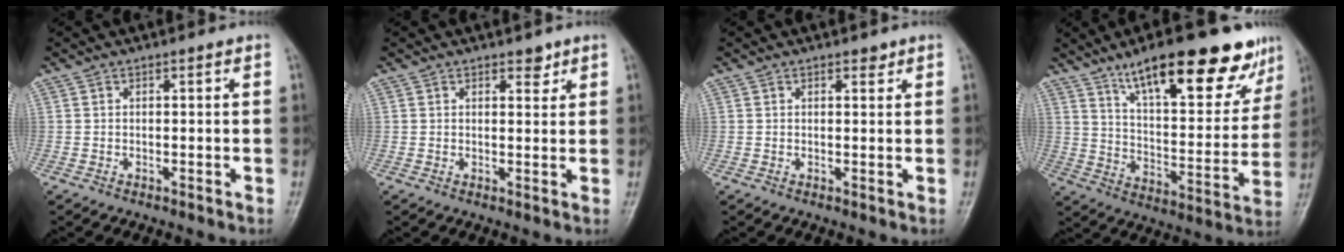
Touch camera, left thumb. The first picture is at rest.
{"total": 2.2, "force": [1.6, 1.1, 1.1], "torque": [-0.001, -0.010, 0.022]}
{"total": 1.2, "force": [0.9, 0.6, 0.6], "torque": [-0.003, -0.006, 0.011]}
{"total": 23.4, "force": [15.1, 7.5, 16.2], "torque": [-0.196, -0.049, 0.237]}